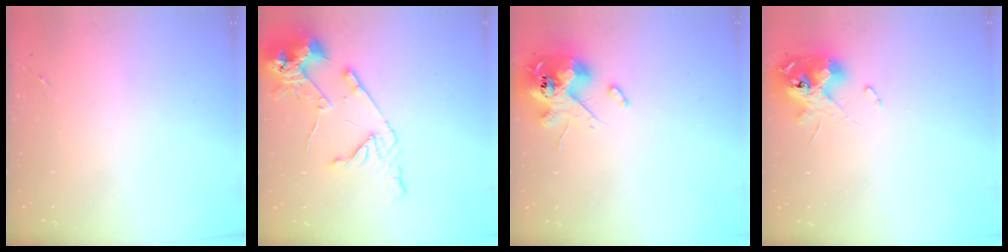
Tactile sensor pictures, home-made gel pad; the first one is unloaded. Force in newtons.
{"total": 14.9, "press": 14.8, "slide": 2.0}
{"total": 13.8, "press": 13.6, "slide": 2.2}
{"total": 12.4, "press": 12.2, "slide": 1.8}